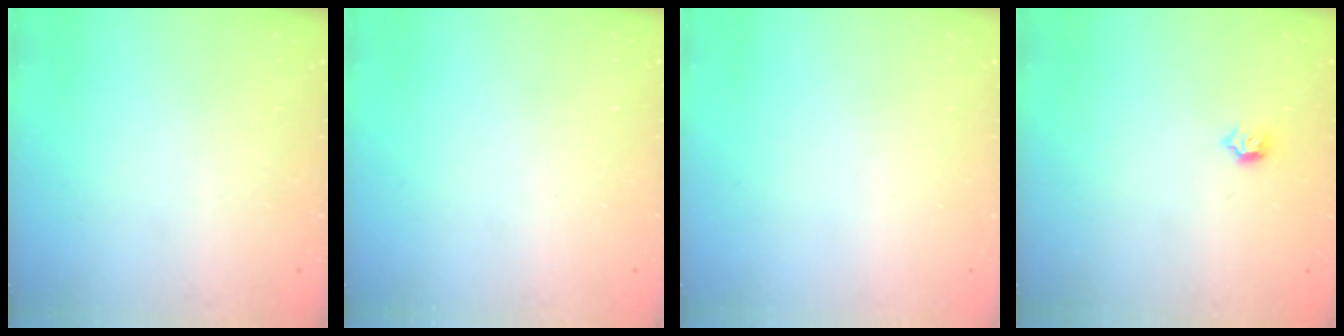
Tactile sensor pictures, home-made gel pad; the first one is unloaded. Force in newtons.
{"total": 0.0}
{"total": 0.0}
{"total": 3.7, "press": 3.6, "slide": 0.6}